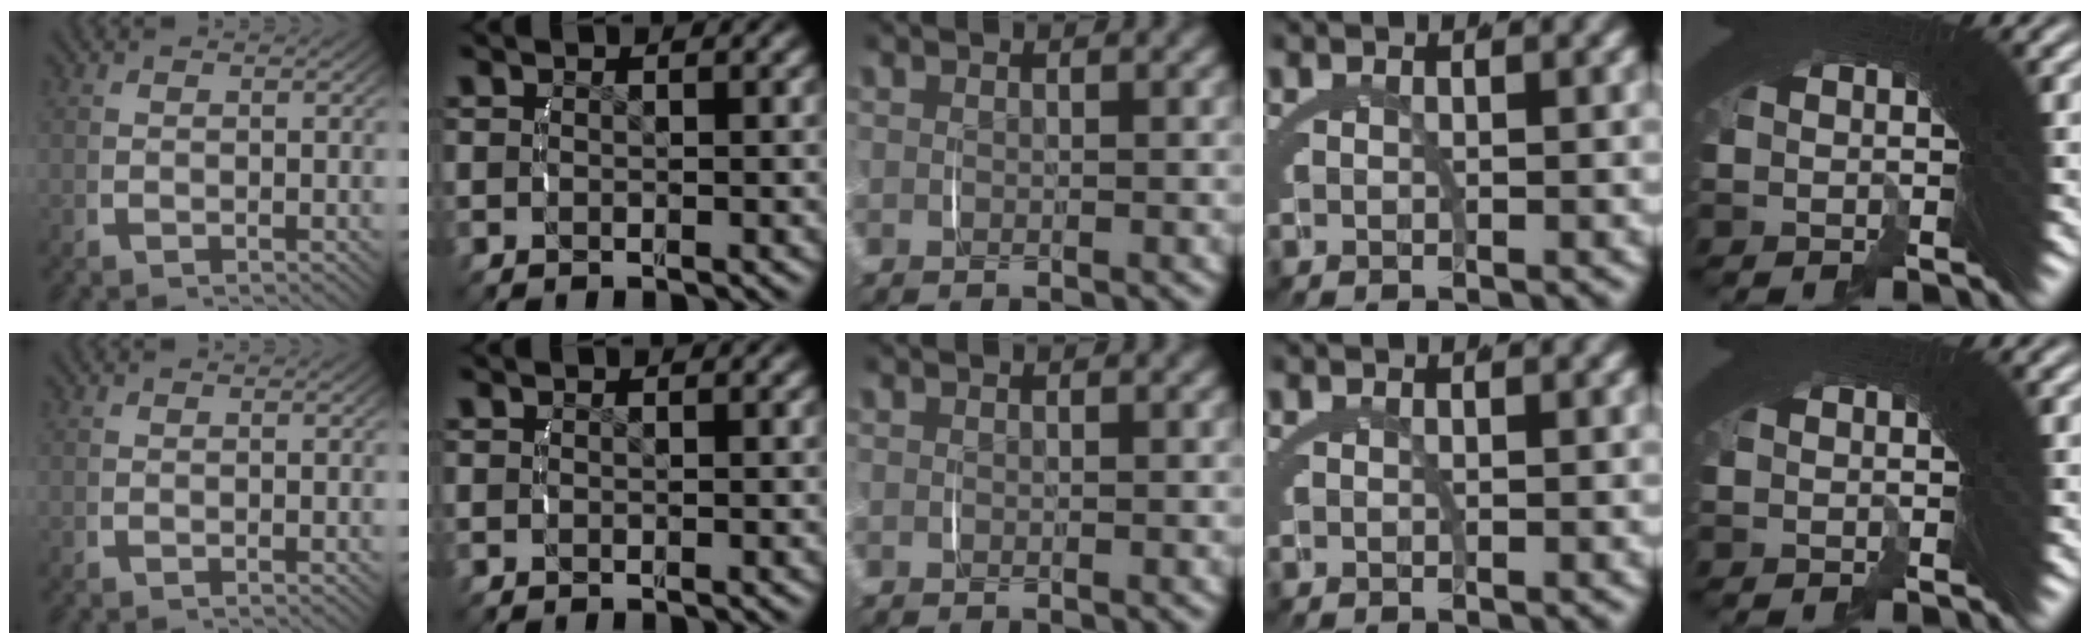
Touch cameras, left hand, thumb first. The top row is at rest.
{}